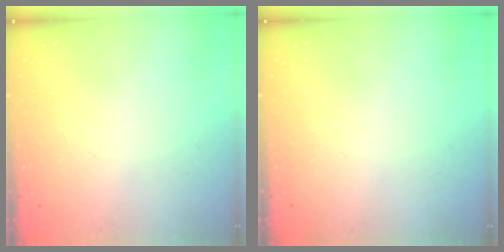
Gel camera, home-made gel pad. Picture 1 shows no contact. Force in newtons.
{"total": 0.0}